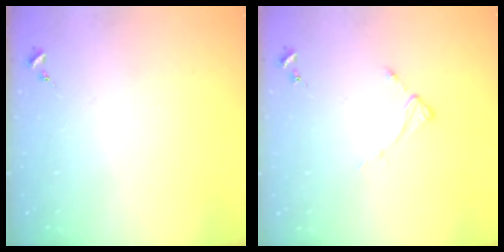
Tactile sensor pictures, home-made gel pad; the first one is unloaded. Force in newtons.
{"total": 2.6, "press": 2.6, "slide": 0.4}